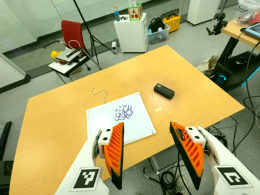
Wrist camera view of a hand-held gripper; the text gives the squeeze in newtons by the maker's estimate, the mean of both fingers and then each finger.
{"total": 0.0}